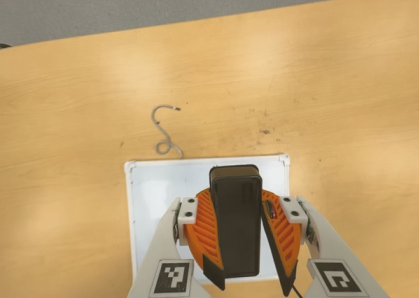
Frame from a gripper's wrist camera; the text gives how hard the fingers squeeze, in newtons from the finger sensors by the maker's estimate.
{"total": 10.5, "left": 10.5, "right": 10.4}